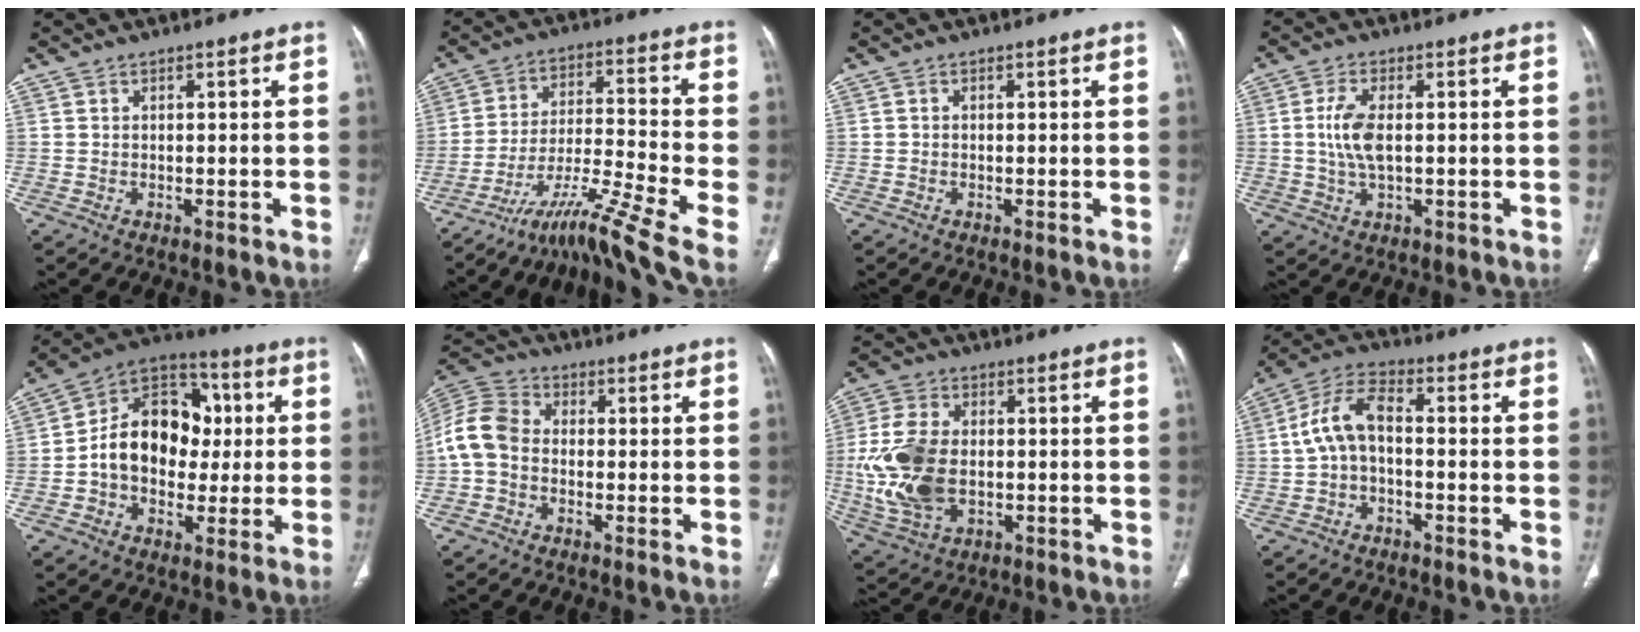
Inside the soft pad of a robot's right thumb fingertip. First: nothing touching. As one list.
[{"total": 12.5, "force": [-8.6, -0.2, 9.1], "torque": [-0.187, 0.067, -0.143]}, {"total": 1.1, "force": [0.5, 0.4, -0.9], "torque": [0.013, 0.001, 0.005]}, {"total": 5.8, "force": [0.1, 2.7, 5.2], "torque": [-0.115, 0.001, 0.000]}, {"total": 16.8, "force": [0.7, 13.3, 10.2], "torque": [-0.119, 0.034, 0.003]}, {"total": 8.0, "force": [-0.7, 6.6, 4.5], "torque": [-0.091, 0.024, -0.032]}, {"total": 14.3, "force": [-1.2, 9.0, 11.0], "torque": [-0.234, 0.002, -0.014]}, {"total": 7.3, "force": [-0.3, 4.4, 5.8], "torque": [-0.121, 0.034, -0.019]}]